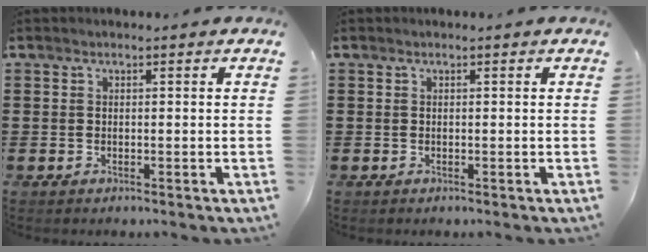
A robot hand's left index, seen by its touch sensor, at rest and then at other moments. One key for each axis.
{"total": 0.0}